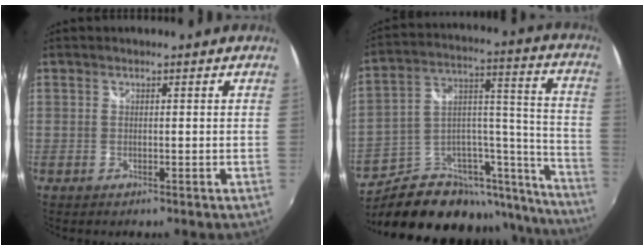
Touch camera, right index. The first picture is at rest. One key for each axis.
{"total": 26.0, "fx": -18.5, "fy": 12.7, "fz": 13.2, "tx": -0.179, "ty": 0.064, "tz": -0.264}